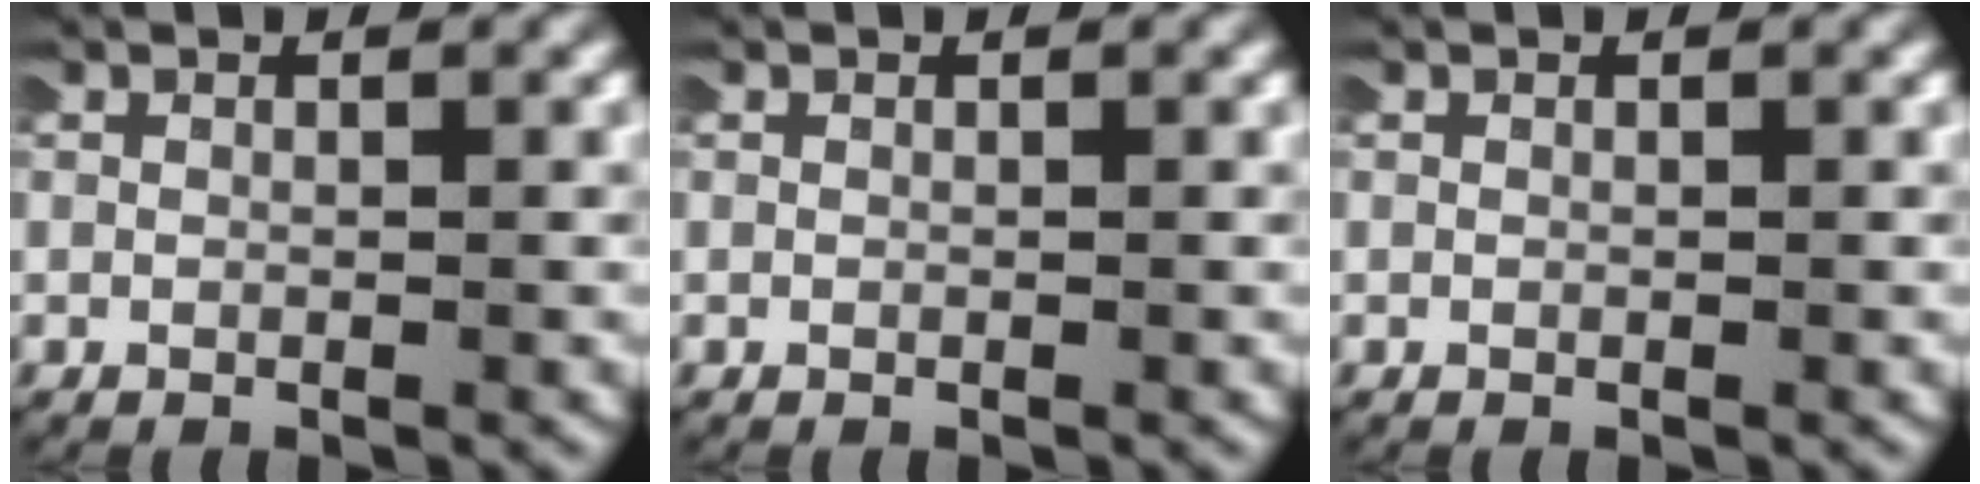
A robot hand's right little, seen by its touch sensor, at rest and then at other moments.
{"total": 0.0}
{"total": 0.0}